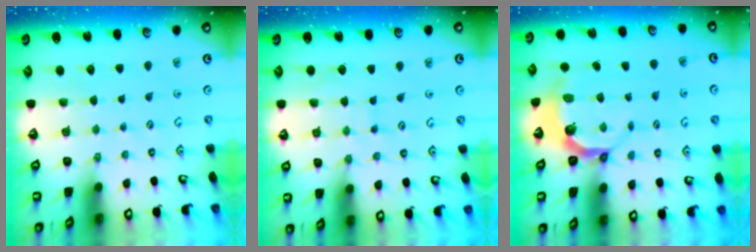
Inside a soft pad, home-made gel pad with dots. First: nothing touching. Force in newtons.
{"total": 6.2, "press": 6.2, "slide": 0.5}
{"total": 4.4, "press": 3.3, "slide": 2.9}